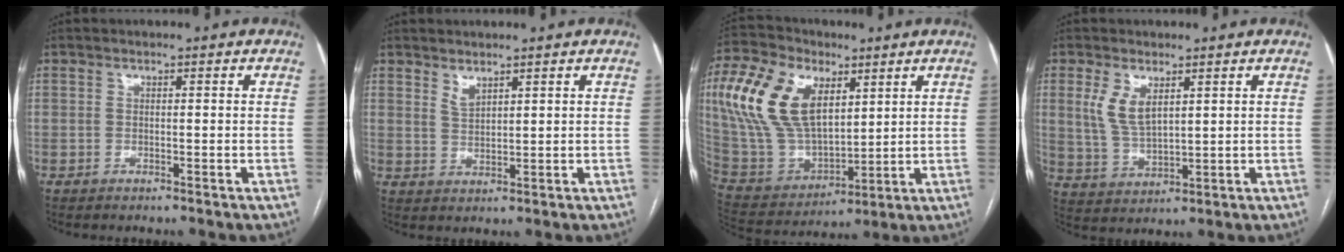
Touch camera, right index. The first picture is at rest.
{"total": 2.2, "force": [1.8, 0.6, 1.1], "torque": [-0.024, -0.008, 0.042]}
{"total": 18.7, "force": [6.5, 10.5, 14.0], "torque": [-0.309, 0.023, 0.129]}
{"total": 5.9, "force": [2.4, 2.6, 4.7], "torque": [-0.105, 0.000, 0.059]}